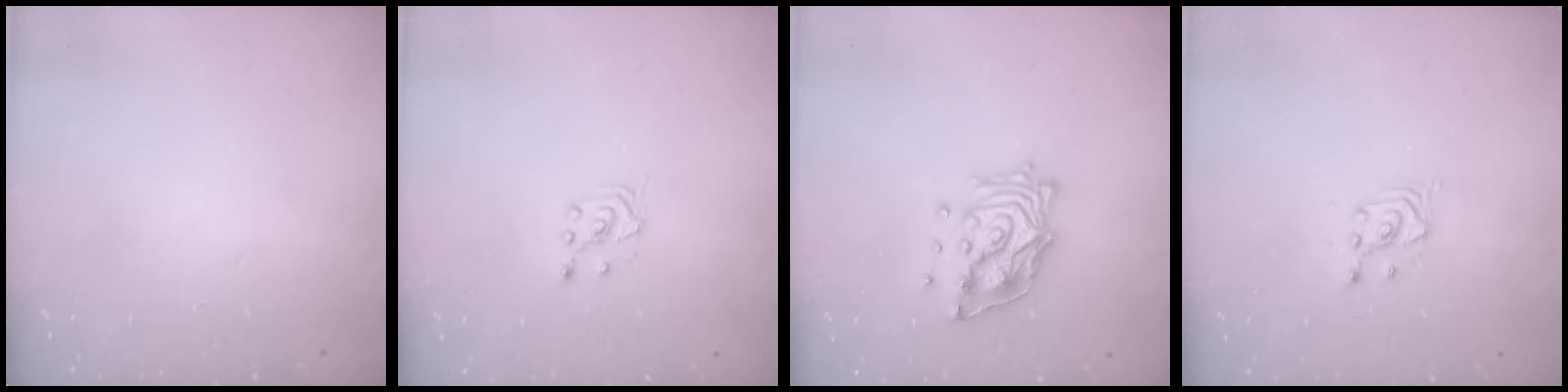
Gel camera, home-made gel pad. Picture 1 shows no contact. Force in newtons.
{"total": 2.6, "press": 2.4, "slide": 0.8}
{"total": 15.1, "press": 15.0, "slide": 1.8}
{"total": 2.7, "press": 2.7, "slide": 0.3}